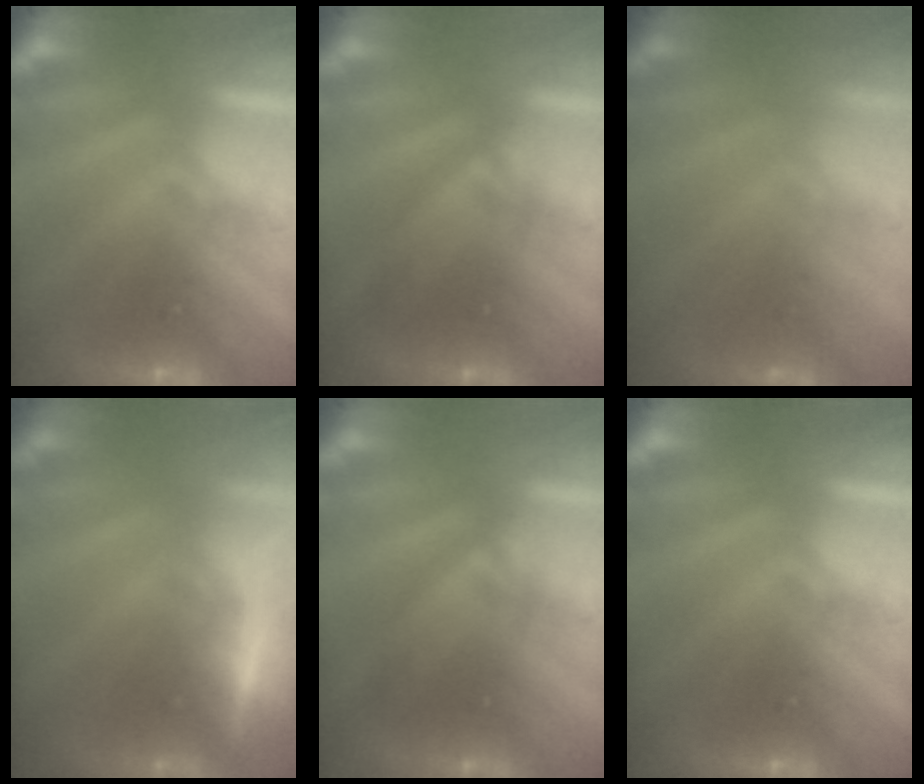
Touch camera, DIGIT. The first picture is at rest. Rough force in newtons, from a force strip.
{"total": 2.7}
{"total": 1.7}
{"total": 6.0}
{"total": 2.7}
{"total": 0.0}